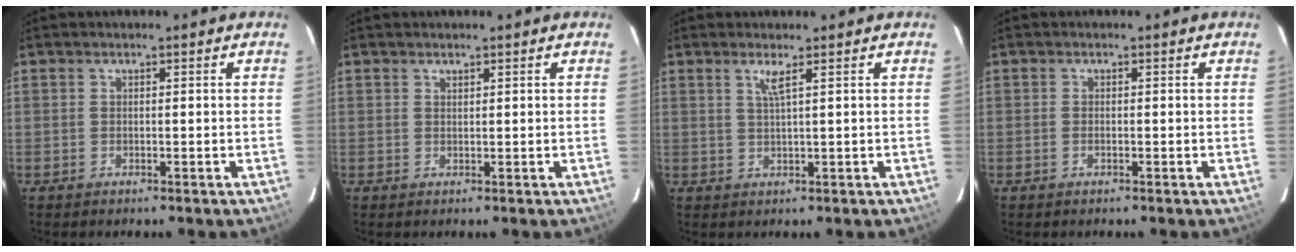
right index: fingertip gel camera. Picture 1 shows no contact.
{"total": 0.5, "force": [0.5, 0.2, 0.1], "torque": [-0.001, 0.002, 0.010]}
{"total": 2.1, "force": [1.1, -0.5, 1.7], "torque": [-0.031, -0.004, 0.021]}
{"total": 0.7, "force": [-0.3, 0.3, 0.5], "torque": [-0.011, 0.000, -0.006]}